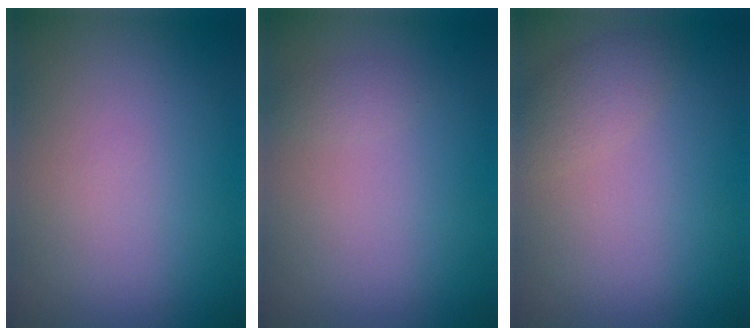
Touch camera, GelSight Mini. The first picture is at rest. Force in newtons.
{"total": 0.7, "press": 0.7, "slide": 0.1}
{"total": 1.9, "press": 1.9, "slide": 0.2}